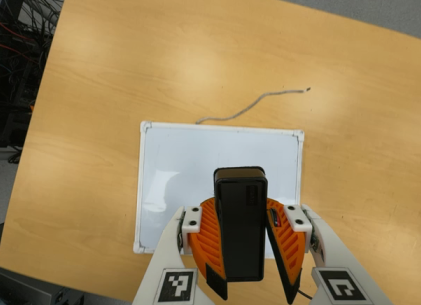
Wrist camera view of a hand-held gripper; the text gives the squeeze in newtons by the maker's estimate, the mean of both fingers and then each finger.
{"total": 10.6, "left": 10.5, "right": 10.8}